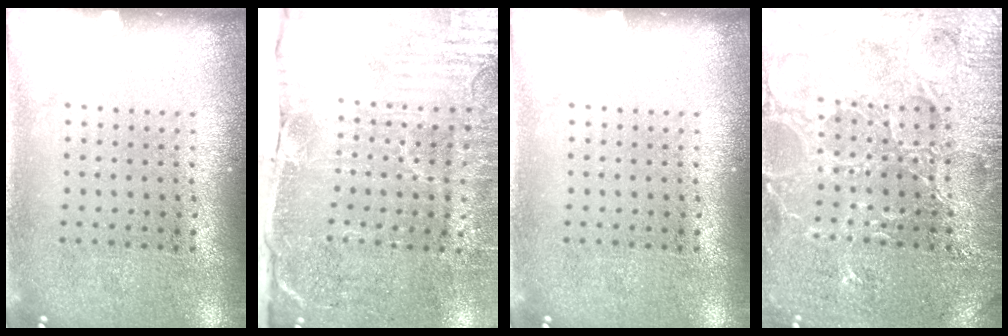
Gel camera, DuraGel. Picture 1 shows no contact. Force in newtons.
{"total": 5.2, "press": 4.4, "slide": 2.7}
{"total": 0.0}
{"total": 6.5, "press": 6.4, "slide": 0.9}